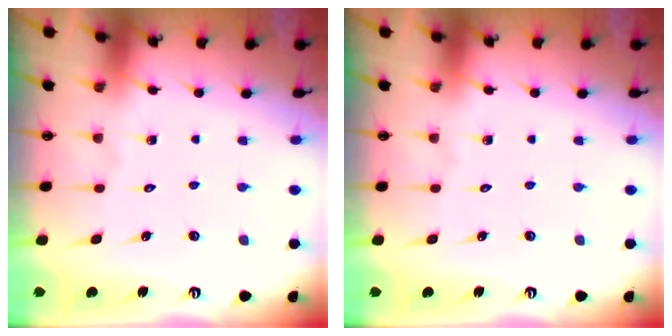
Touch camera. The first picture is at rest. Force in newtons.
{"total": 0.0}